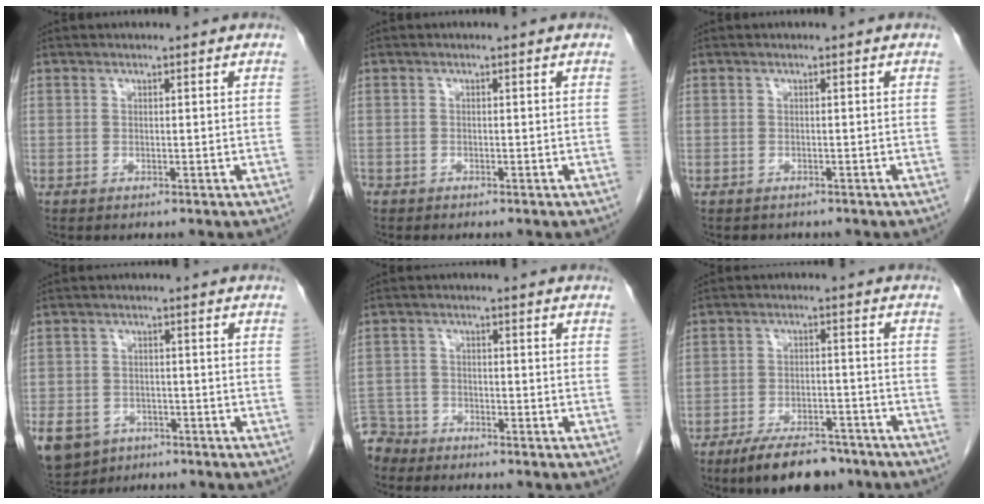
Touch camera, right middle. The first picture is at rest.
{"total": 1.1, "force": [-0.8, 0.7, 0.2], "torque": [-0.012, 0.000, -0.017]}
{"total": 1.5, "force": [-1.3, 0.7, 0.2], "torque": [-0.011, -0.001, -0.017]}
{"total": 13.0, "force": [-7.6, 9.5, 4.7], "torque": [-0.140, -0.010, -0.109]}
{"total": 5.8, "force": [-5.2, 2.3, -0.7], "torque": [0.014, -0.005, -0.104]}
{"total": 10.1, "force": [-8.0, 3.6, 5.1], "torque": [-0.077, -0.006, -0.130]}